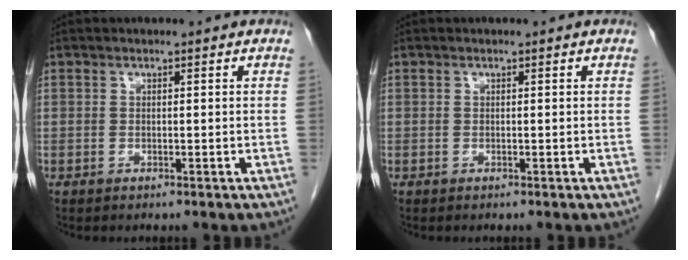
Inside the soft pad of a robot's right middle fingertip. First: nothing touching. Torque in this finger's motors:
{"motor_torque": [0.39, 0.09, 0.01, 0.01]}